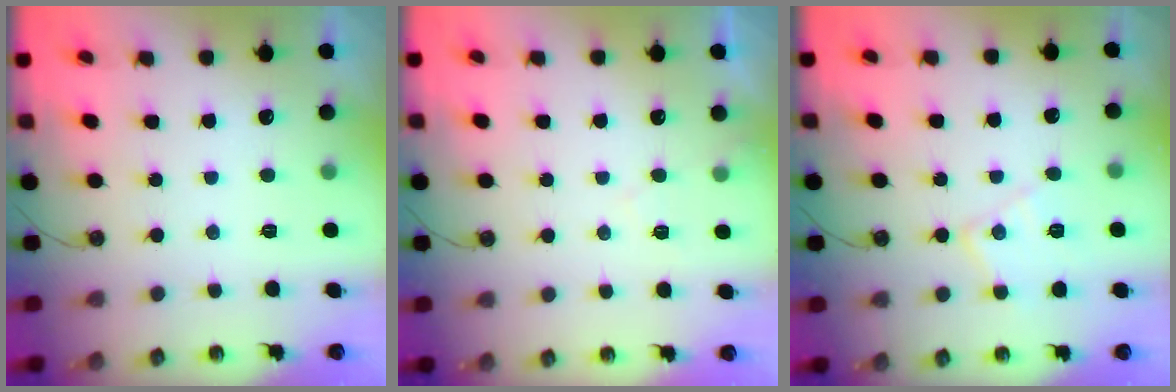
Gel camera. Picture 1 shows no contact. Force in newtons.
{"total": 5.7, "press": 5.6, "slide": 0.9}
{"total": 9.6, "press": 9.6, "slide": 0.6}